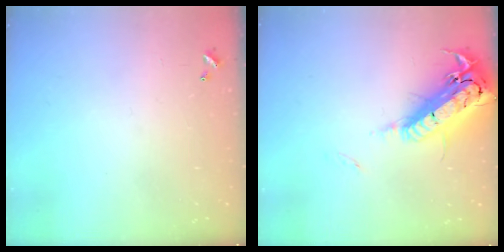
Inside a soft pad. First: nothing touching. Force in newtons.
{"total": 22.8, "press": 22.3, "slide": 4.6}